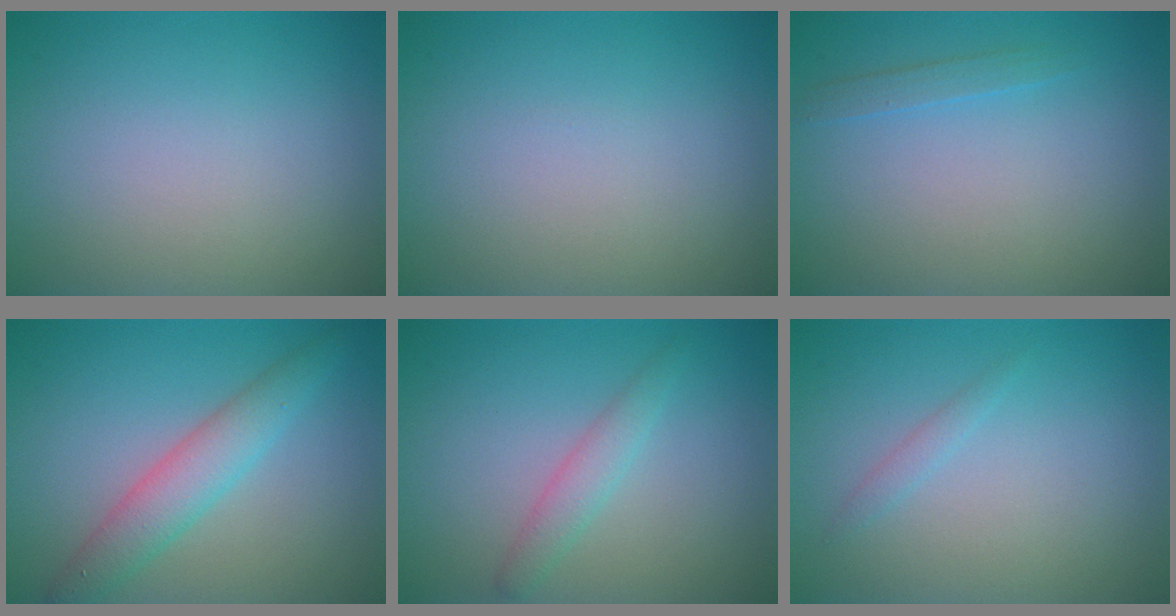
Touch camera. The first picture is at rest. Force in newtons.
{"total": 0.0}
{"total": 1.0, "press": 1.0, "slide": 0.1}
{"total": 3.7, "press": 3.7, "slide": 0.1}
{"total": 1.9, "press": 1.9, "slide": 0.2}
{"total": 0.9, "press": 0.9, "slide": 0.1}